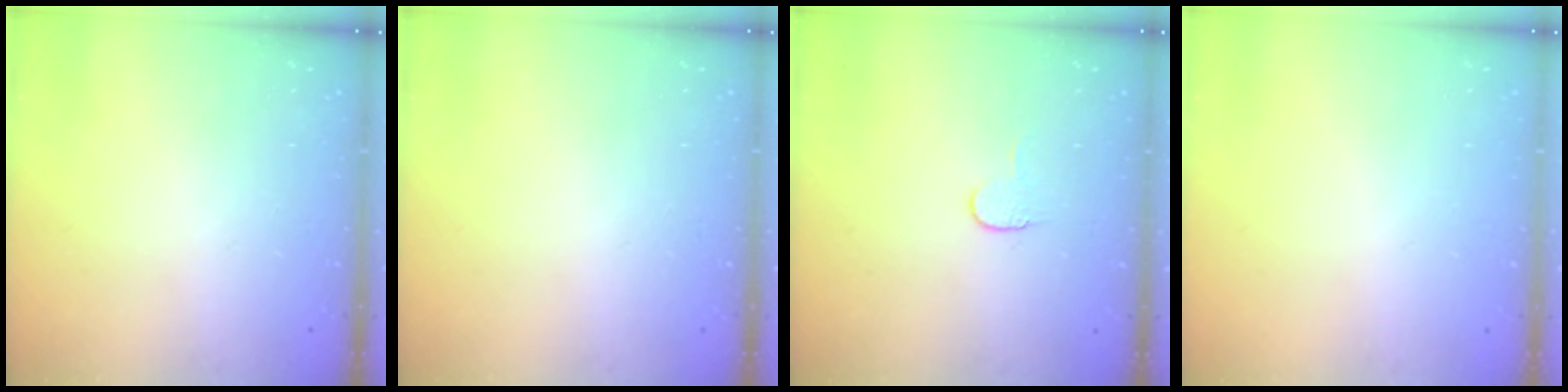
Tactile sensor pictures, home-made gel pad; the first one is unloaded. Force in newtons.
{"total": 0.0}
{"total": 5.0, "press": 4.9, "slide": 0.4}
{"total": 0.0}